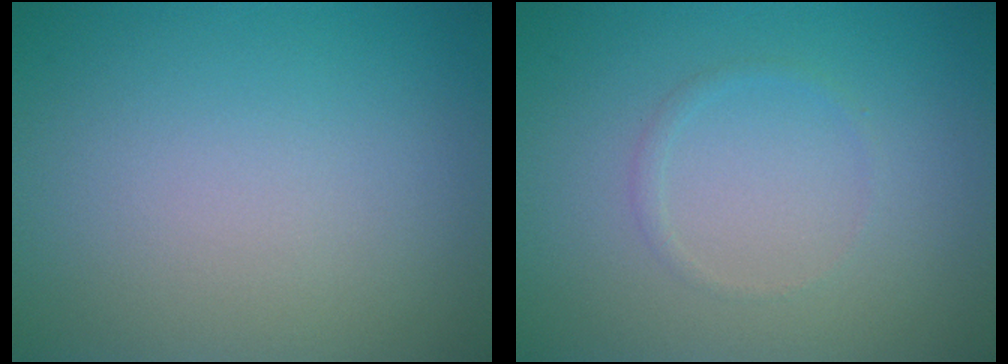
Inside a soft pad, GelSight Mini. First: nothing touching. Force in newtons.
{"total": 0.7, "press": 0.7, "slide": 0.0}